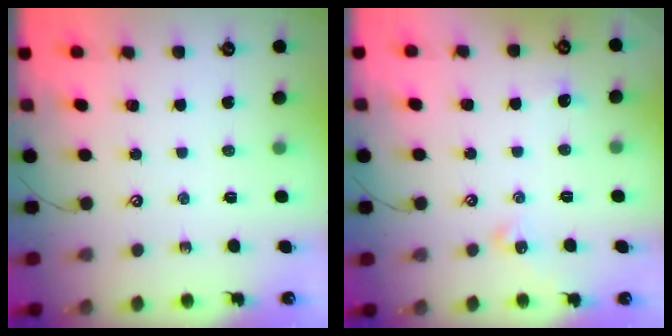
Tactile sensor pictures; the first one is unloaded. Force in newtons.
{"total": 1.4, "press": 1.3, "slide": 0.6}